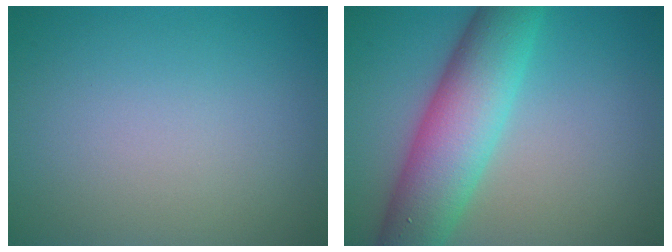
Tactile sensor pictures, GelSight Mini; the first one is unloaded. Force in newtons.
{"total": 8.5, "press": 8.5, "slide": 0.3}